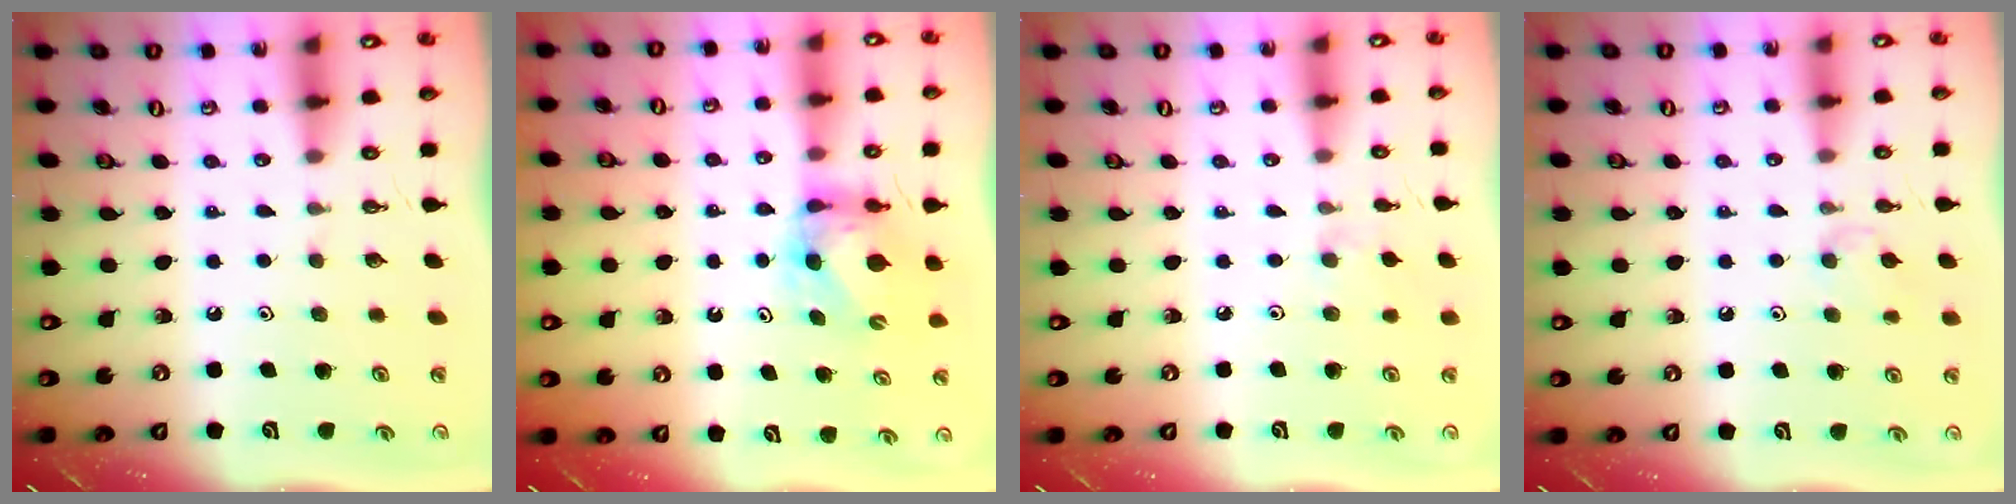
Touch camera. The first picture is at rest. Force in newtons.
{"total": 6.4, "press": 6.4, "slide": 0.3}
{"total": 1.9, "press": 1.9, "slide": 0.5}
{"total": 4.8, "press": 4.7, "slide": 0.8}